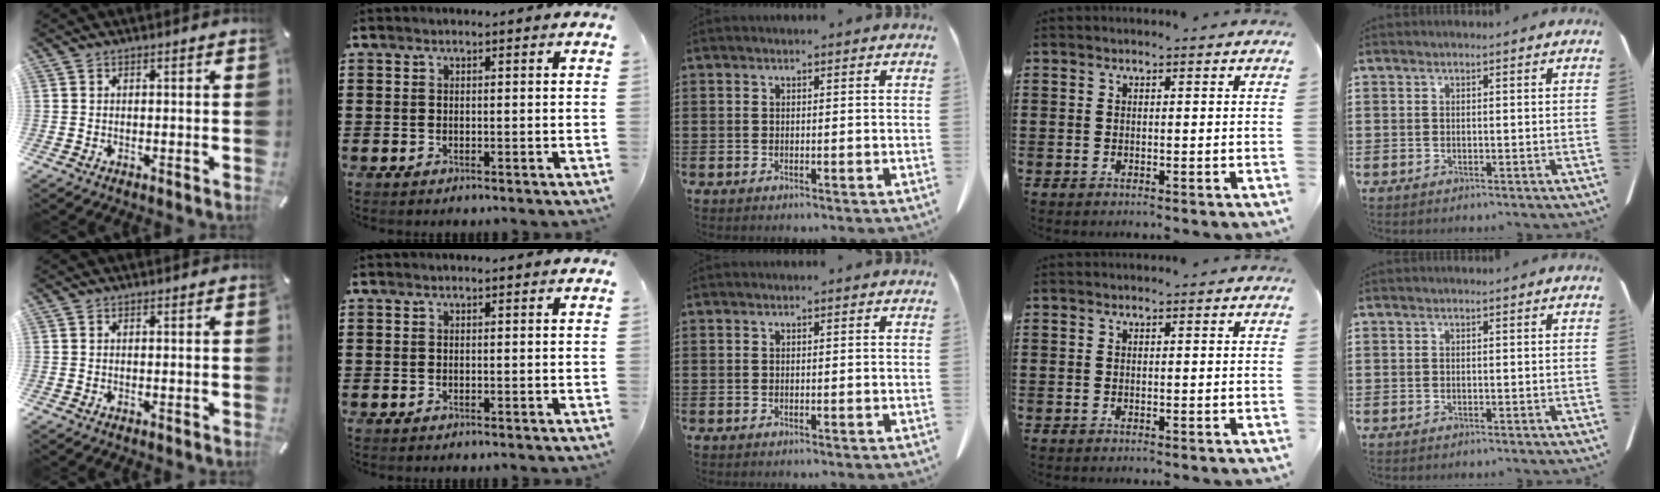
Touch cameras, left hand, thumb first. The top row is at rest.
{}